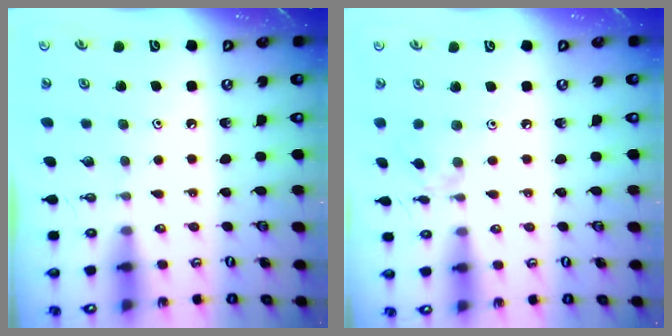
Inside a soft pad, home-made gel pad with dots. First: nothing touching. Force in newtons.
{"total": 4.0, "press": 4.0, "slide": 0.8}